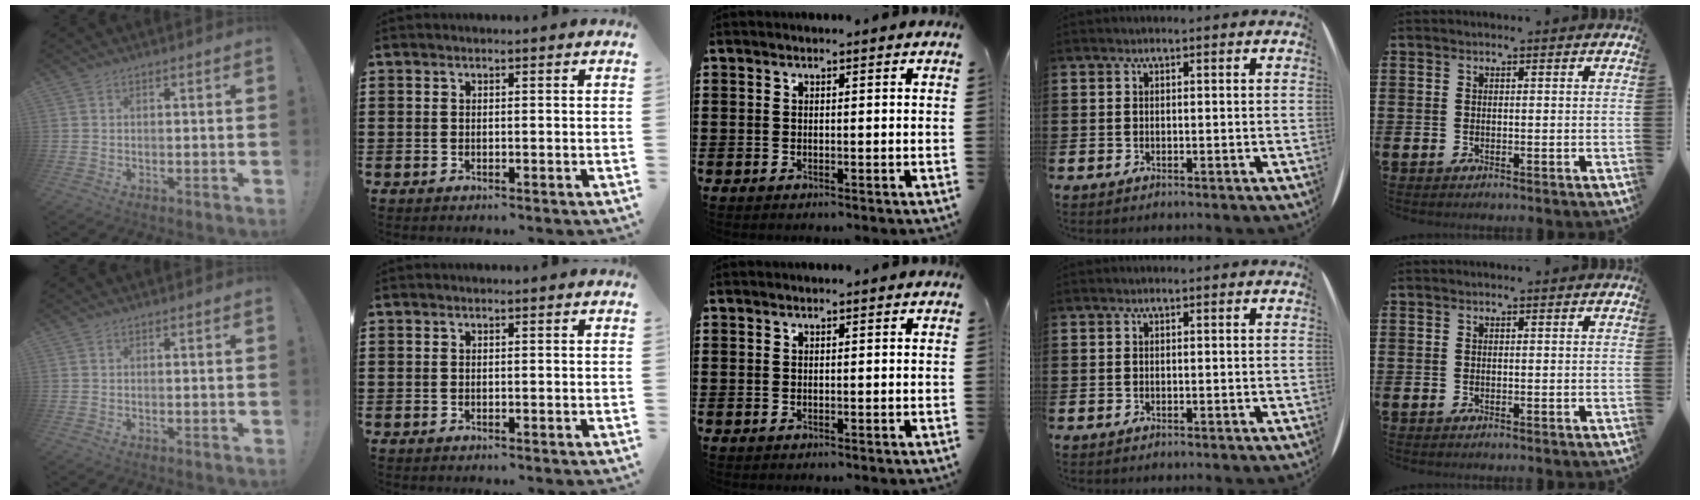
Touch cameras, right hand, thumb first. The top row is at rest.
{}